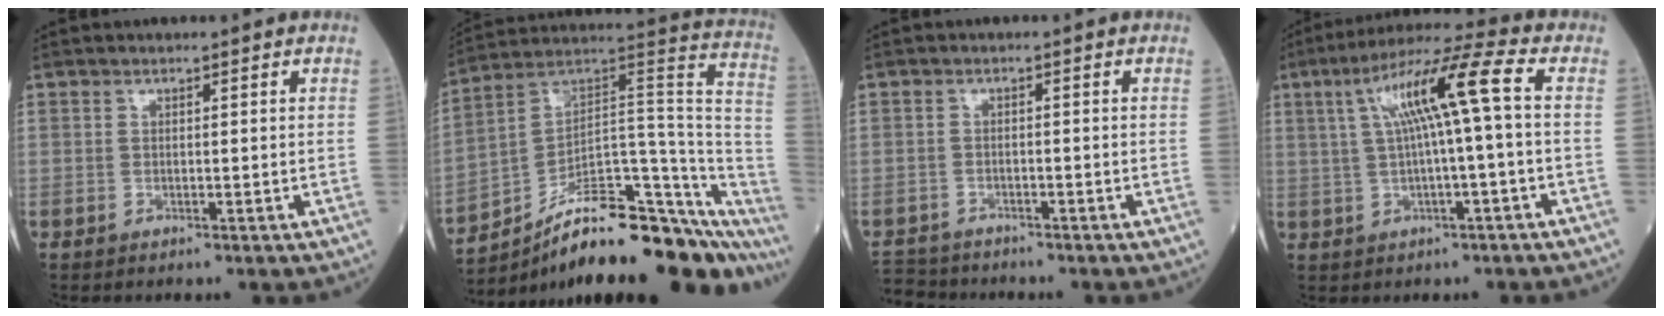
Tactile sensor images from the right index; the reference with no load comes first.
{"total": 29.3, "force": [-22.0, 7.4, 17.9], "torque": [-0.179, 0.044, -0.323]}
{"total": 5.3, "force": [-5.0, 1.8, -0.2], "torque": [-0.001, -0.006, -0.091]}
{"total": 10.9, "force": [1.7, -0.1, 10.8], "torque": [-0.189, 0.032, 0.030]}